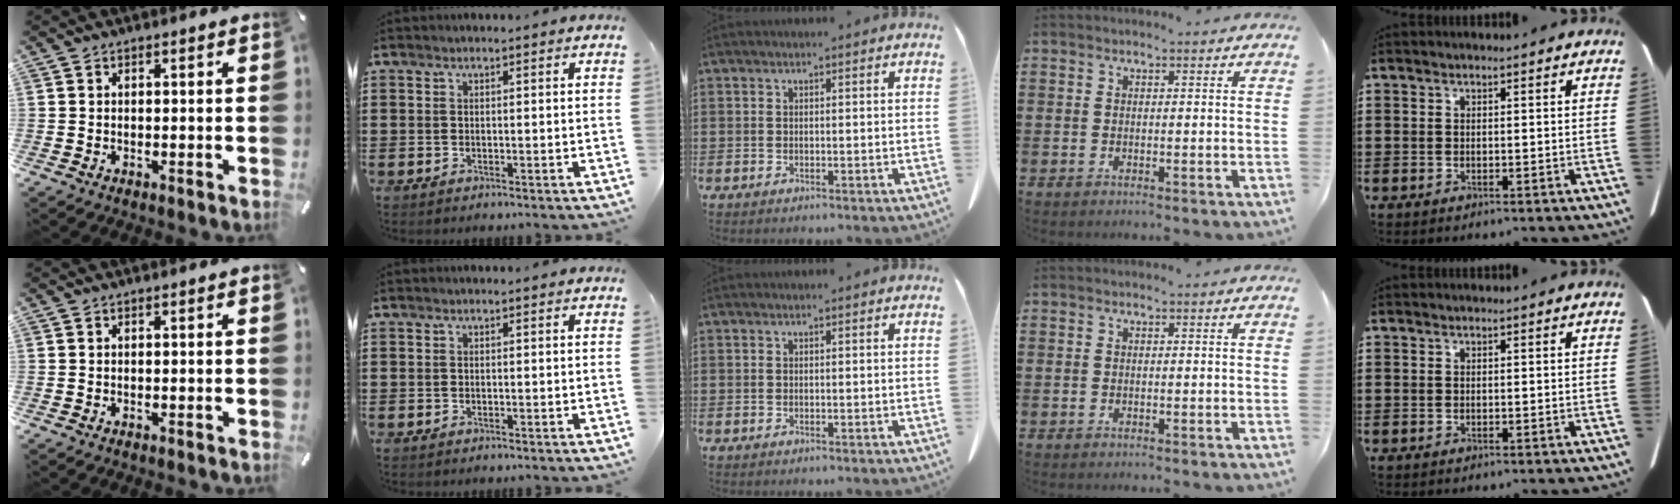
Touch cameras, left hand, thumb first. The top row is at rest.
{}